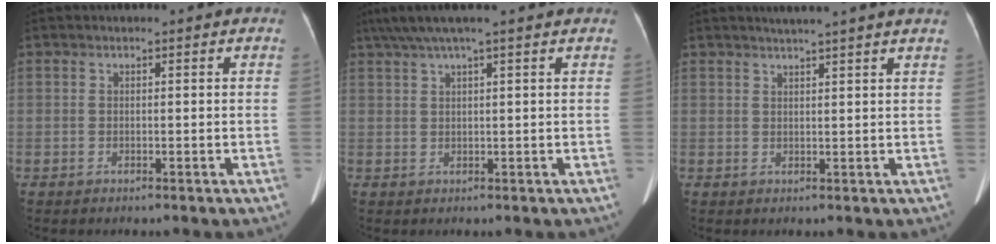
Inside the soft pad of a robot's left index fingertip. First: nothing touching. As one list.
[{"total": 7.7, "force": [6.1, -0.6, 4.6], "torque": [-0.079, 0.044, 0.093]}, {"total": 6.3, "force": [5.4, -0.9, 3.1], "torque": [-0.043, 0.016, 0.060]}]